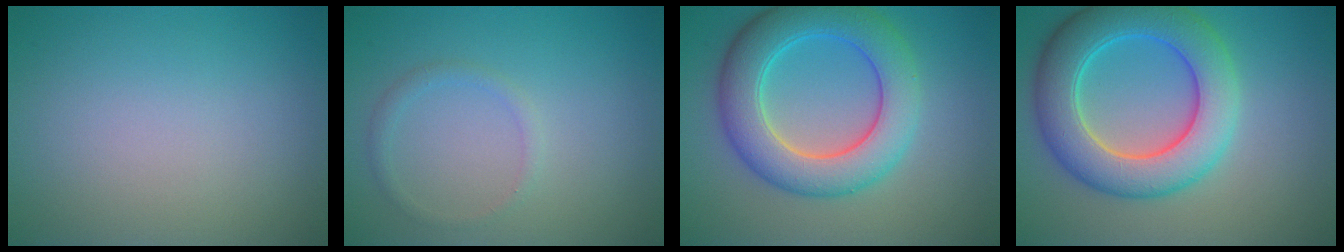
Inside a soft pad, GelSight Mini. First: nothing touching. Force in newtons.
{"total": 1.1, "press": 1.1, "slide": 0.1}
{"total": 7.7, "press": 7.7, "slide": 0.3}
{"total": 8.4, "press": 8.4, "slide": 0.2}